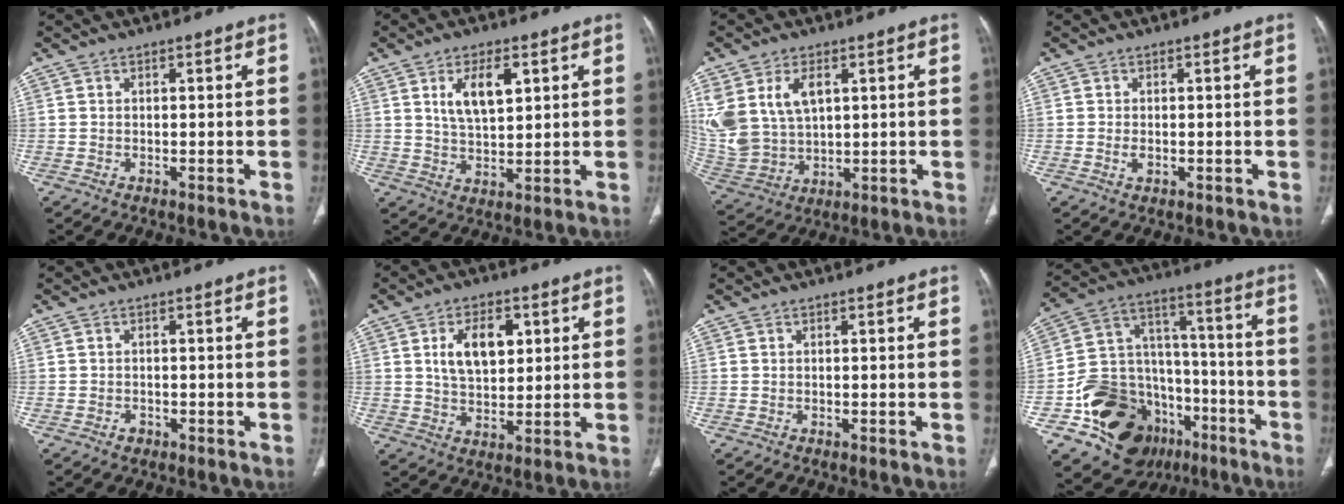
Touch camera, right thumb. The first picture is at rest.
{"total": 8.0, "force": [3.1, 3.7, 6.4], "torque": [-0.105, -0.014, 0.061]}
{"total": 16.0, "force": [5.0, 10.8, 10.7], "torque": [-0.243, -0.008, 0.119]}
{"total": 1.4, "force": [-0.3, 0.8, 1.1], "torque": [-0.021, -0.002, -0.005]}
{"total": 1.1, "force": [-0.6, 0.8, 0.3], "torque": [-0.001, 0.005, -0.008]}
{"total": 9.6, "force": [2.9, 5.7, 7.2], "torque": [-0.098, -0.009, 0.053]}
{"total": 0.0}
{"total": 24.7, "force": [-11.5, 17.5, 13.1], "torque": [-0.183, 0.101, -0.174]}